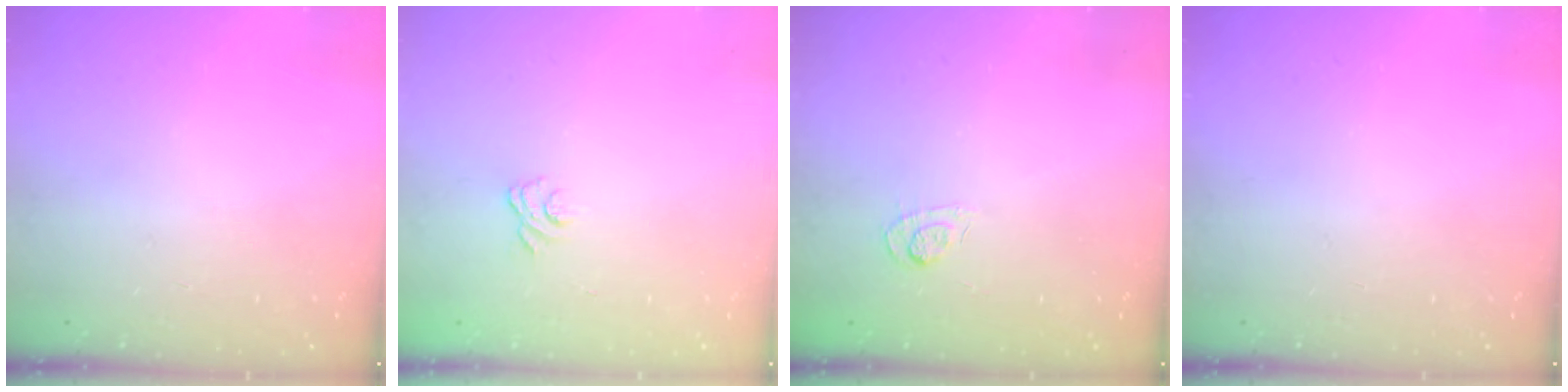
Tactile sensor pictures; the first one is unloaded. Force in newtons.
{"total": 3.1, "press": 2.8, "slide": 1.3}
{"total": 3.5, "press": 3.1, "slide": 1.6}
{"total": 0.0}